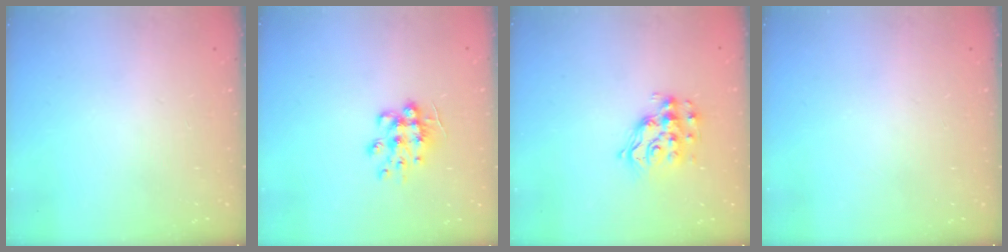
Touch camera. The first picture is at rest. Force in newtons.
{"total": 9.4, "press": 9.4, "slide": 0.6}
{"total": 12.2, "press": 12.2, "slide": 0.8}
{"total": 0.0}